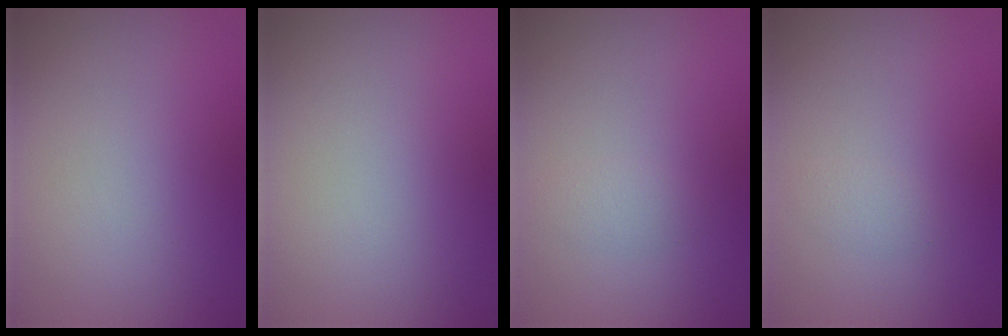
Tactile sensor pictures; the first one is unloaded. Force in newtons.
{"total": 0.0}
{"total": 1.1, "press": 1.1, "slide": 0.0}
{"total": 0.8, "press": 0.8, "slide": 0.0}